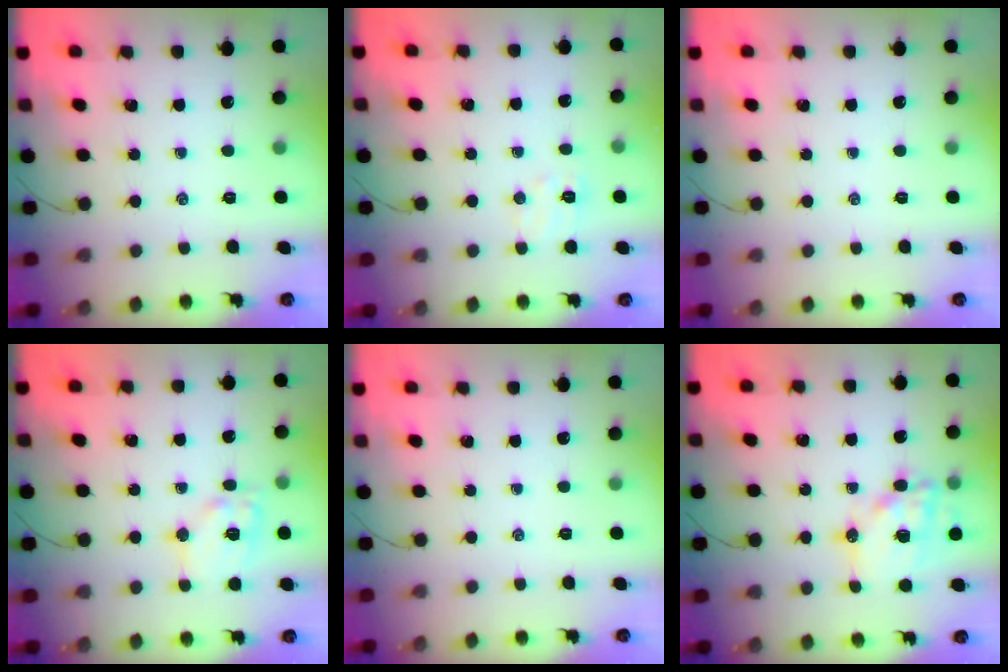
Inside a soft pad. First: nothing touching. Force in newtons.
{"total": 6.0, "press": 5.9, "slide": 1.1}
{"total": 0.0}
{"total": 11.1, "press": 11.0, "slide": 1.5}
{"total": 0.0}
{"total": 15.9, "press": 15.5, "slide": 3.9}